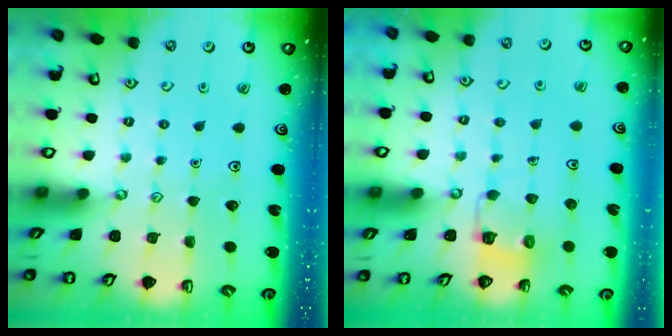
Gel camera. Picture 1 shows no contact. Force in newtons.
{"total": 5.2, "press": 5.2, "slide": 0.4}